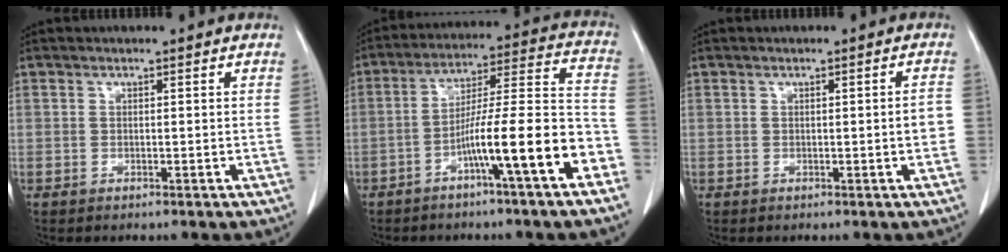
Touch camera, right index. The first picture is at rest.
{"total": 14.2, "force": [-6.5, 0.2, 12.7], "torque": [-0.197, 0.023, -0.104]}
{"total": 2.3, "force": [-0.3, 0.2, 2.3], "torque": [-0.026, 0.001, -0.005]}